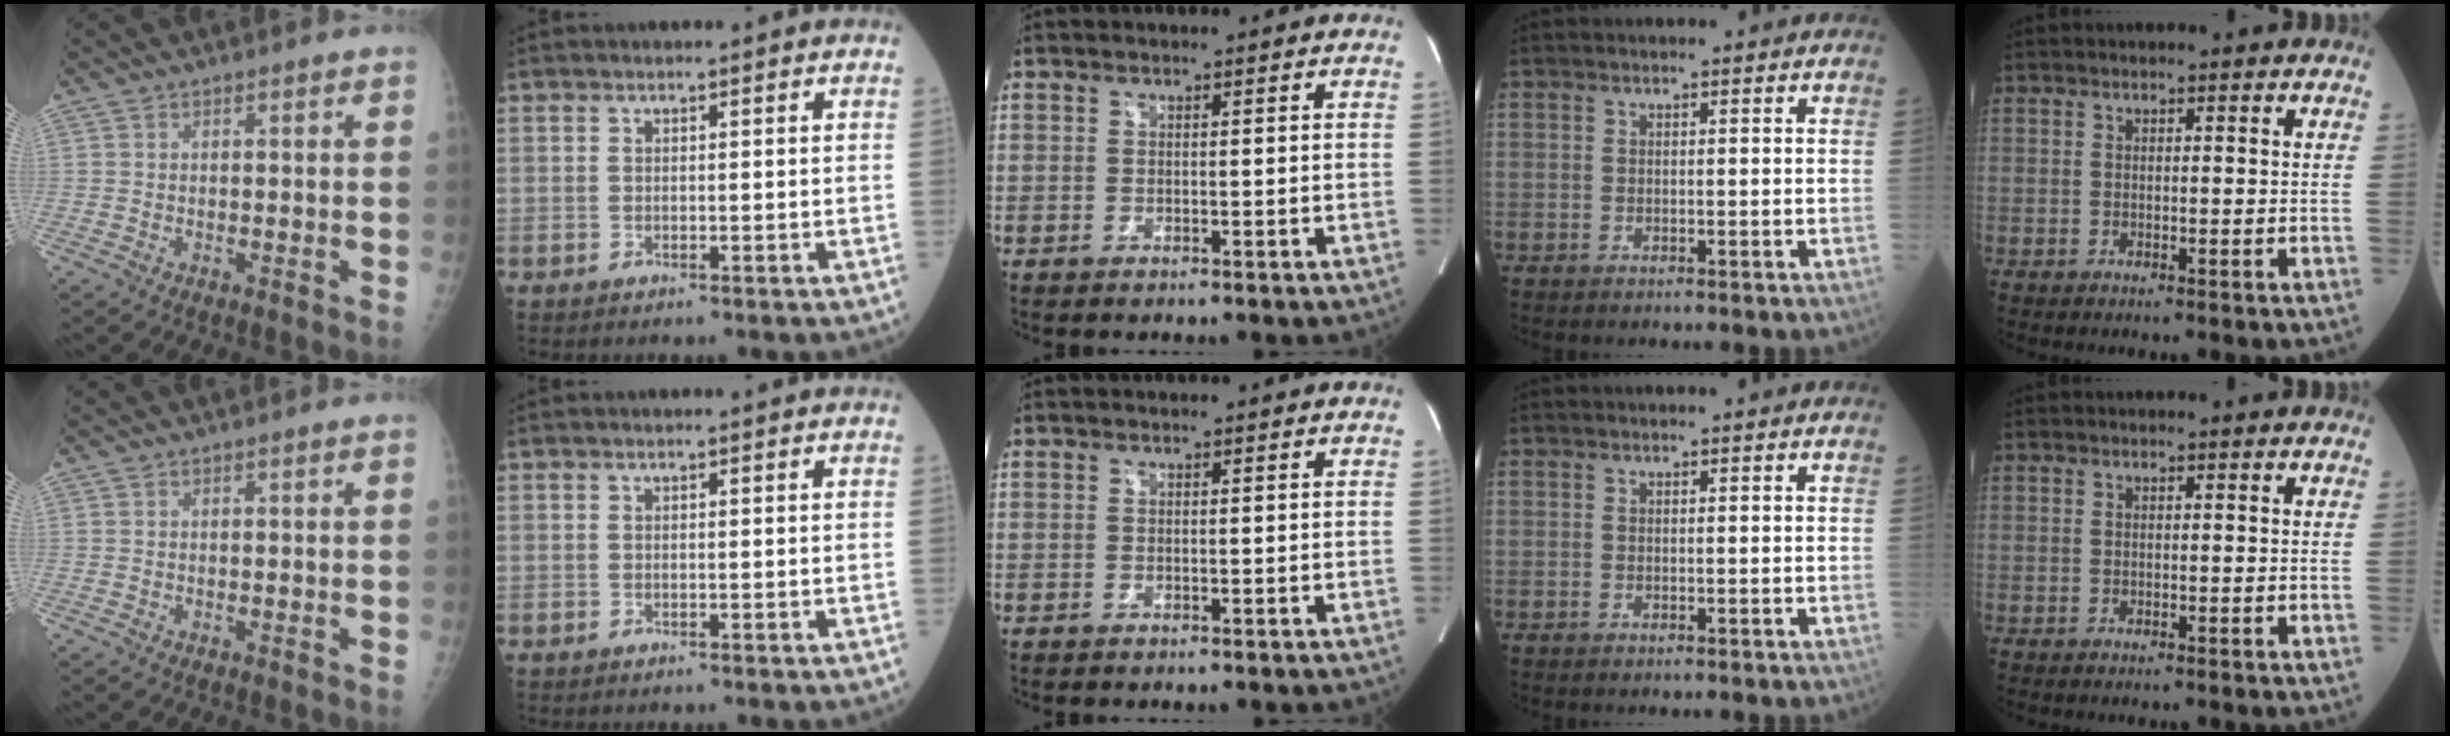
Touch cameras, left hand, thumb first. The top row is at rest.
{}